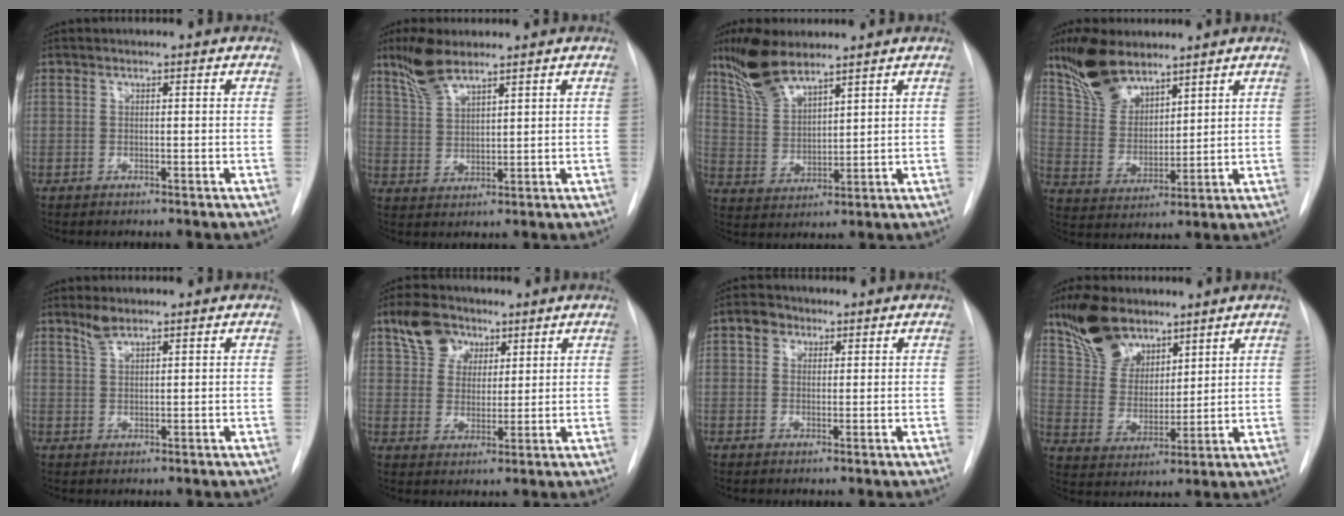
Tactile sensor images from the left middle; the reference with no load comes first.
{"total": 6.4, "force": [5.1, 1.5, 3.6], "torque": [-0.079, 0.008, 0.105]}
{"total": 9.3, "force": [7.6, 2.5, 4.8], "torque": [-0.103, 0.007, 0.158]}
{"total": 10.4, "force": [8.2, 4.2, 4.7], "torque": [-0.095, 0.010, 0.170]}
{"total": 2.1, "force": [1.7, 0.5, 1.2], "torque": [-0.027, 0.005, 0.035]}
{"total": 7.1, "force": [4.2, 5.1, 2.6], "torque": [-0.051, 0.024, 0.080]}
{"total": 2.8, "force": [1.4, 2.2, 1.1], "torque": [-0.020, 0.010, 0.021]}
{"total": 10.4, "force": [7.9, 5.5, 4.0], "torque": [-0.081, 0.016, 0.154]}